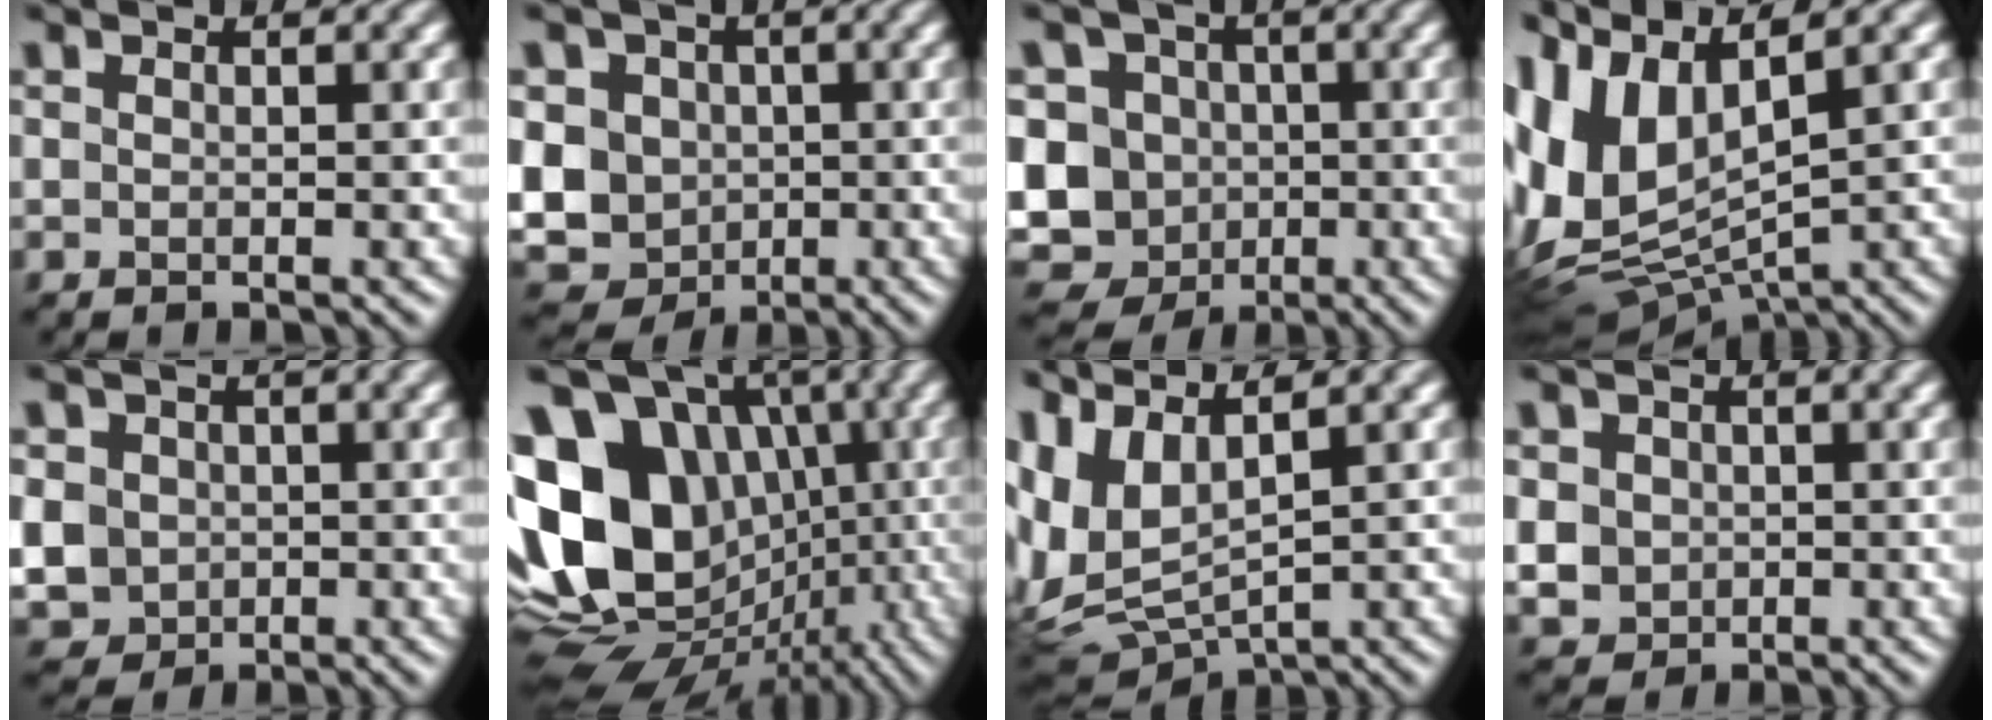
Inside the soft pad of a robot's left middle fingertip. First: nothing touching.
{"total": 9.0, "force": [-0.6, 7.9, 4.1], "torque": [-0.081, 0.003, -0.040]}
{"total": 11.3, "force": [-1.7, 10.3, 4.3], "torque": [-0.083, 0.009, -0.056]}
{"total": 9.0, "force": [2.4, 5.2, 7.0], "torque": [-0.173, 0.003, 0.048]}
{"total": 5.0, "force": [0.0, 4.8, 1.7], "torque": [-0.054, 0.016, -0.003]}
{"total": 17.9, "force": [0.5, 13.9, 11.3], "torque": [-0.210, 0.014, 0.023]}
{"total": 7.5, "force": [2.4, 3.7, 6.1], "torque": [-0.157, -0.003, 0.067]}
{"total": 2.4, "force": [0.0, 2.4, 0.4], "torque": [-0.029, 0.001, 0.018]}